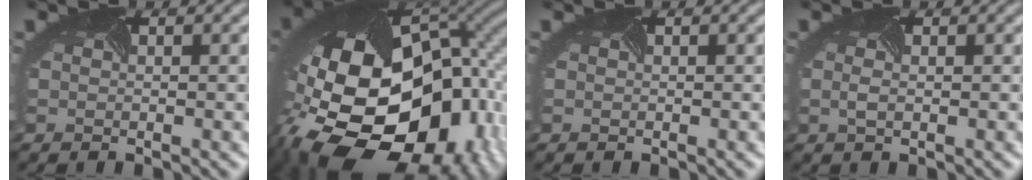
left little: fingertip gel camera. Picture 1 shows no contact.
{"total": 22.1, "force": [-6.7, 15.2, 14.5], "torque": [-0.286, -0.056, -0.090]}
{"total": 0.0}
{"total": 0.6, "force": [-0.1, 0.2, 0.6], "torque": [-0.014, 0.002, 0.000]}